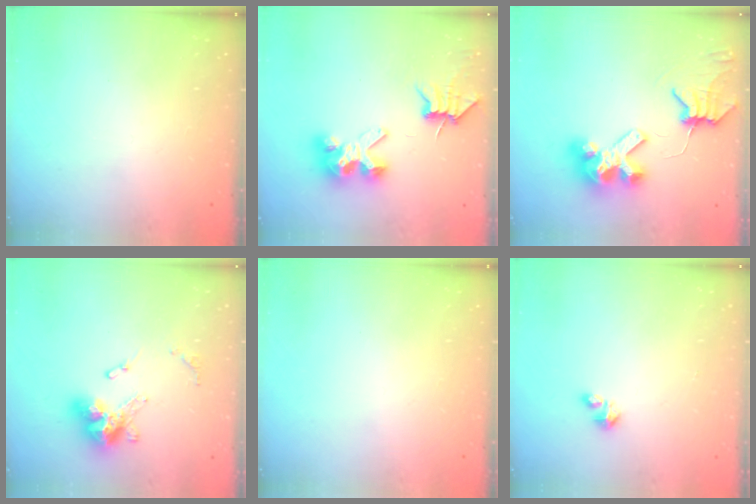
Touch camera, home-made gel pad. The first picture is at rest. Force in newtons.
{"total": 6.7, "press": 6.7, "slide": 0.6}
{"total": 9.8, "press": 9.7, "slide": 1.4}
{"total": 13.4, "press": 13.3, "slide": 1.2}
{"total": 0.0}
{"total": 1.6, "press": 1.5, "slide": 0.4}